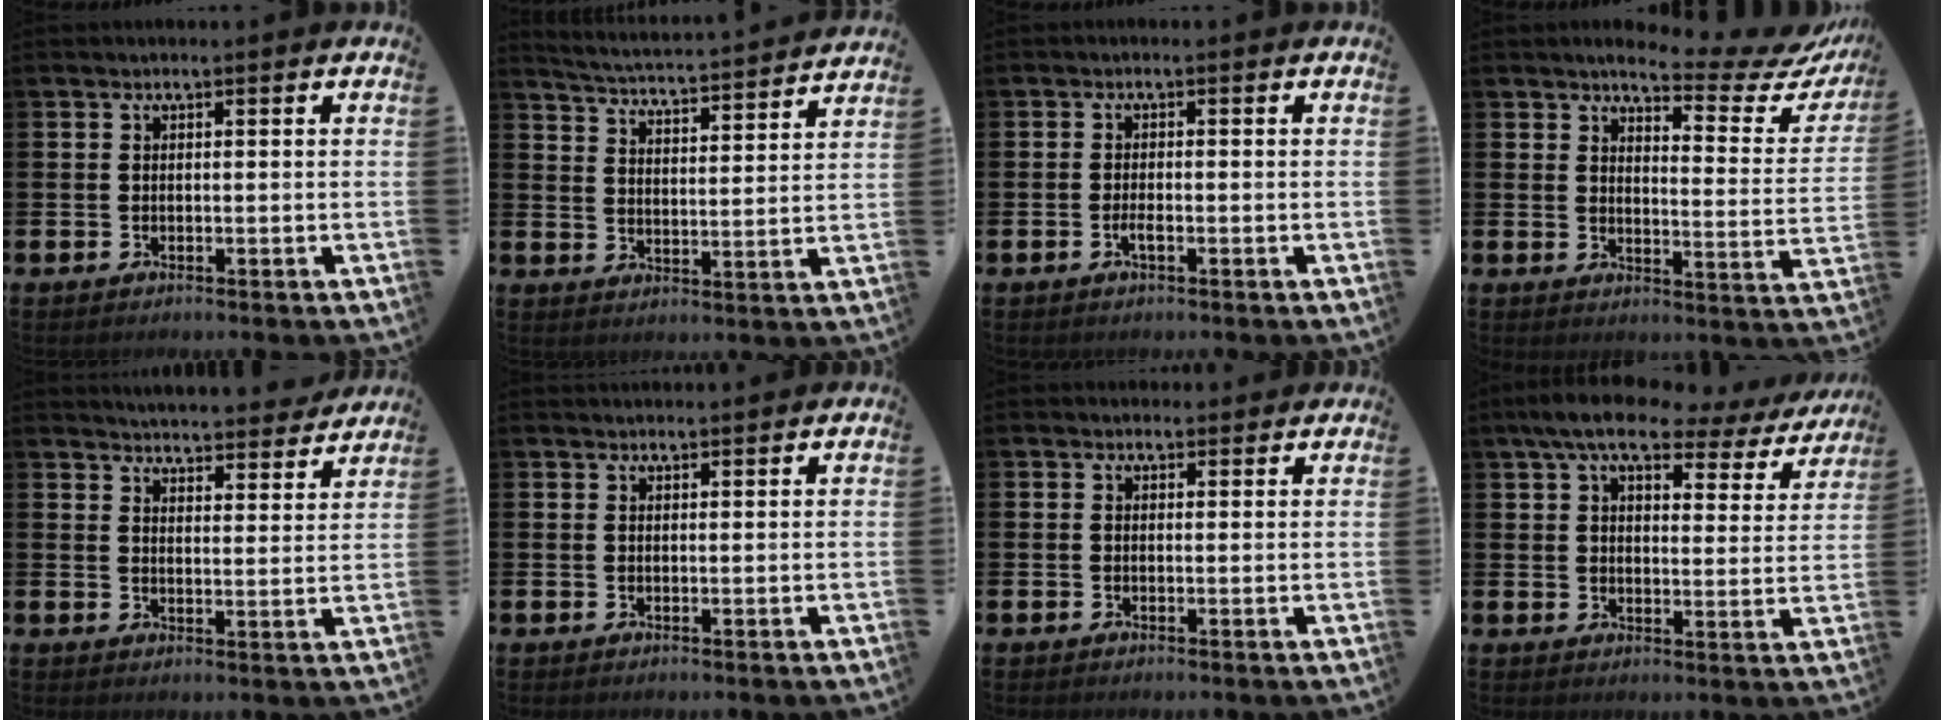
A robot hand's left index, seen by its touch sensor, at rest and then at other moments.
{"total": 4.3, "force": [4.3, -0.2, 0.6], "torque": [-0.033, -0.042, 0.069]}
{"total": 1.3, "force": [-0.6, 0.3, 1.1], "torque": [-0.029, 0.001, -0.010]}
{"total": 5.4, "force": [4.8, 1.2, 2.2], "torque": [-0.040, -0.046, 0.071]}
{"total": 4.9, "force": [4.9, 0.4, 0.0], "torque": [-0.016, -0.043, 0.085]}
{"total": 1.8, "force": [1.8, 0.2, 0.1], "torque": [0.006, -0.011, 0.030]}
{"total": 1.3, "force": [1.2, 0.6, 0.0], "torque": [0.017, -0.003, 0.018]}
{"total": 7.7, "force": [6.2, 2.5, 3.9], "torque": [-0.078, -0.029, 0.103]}